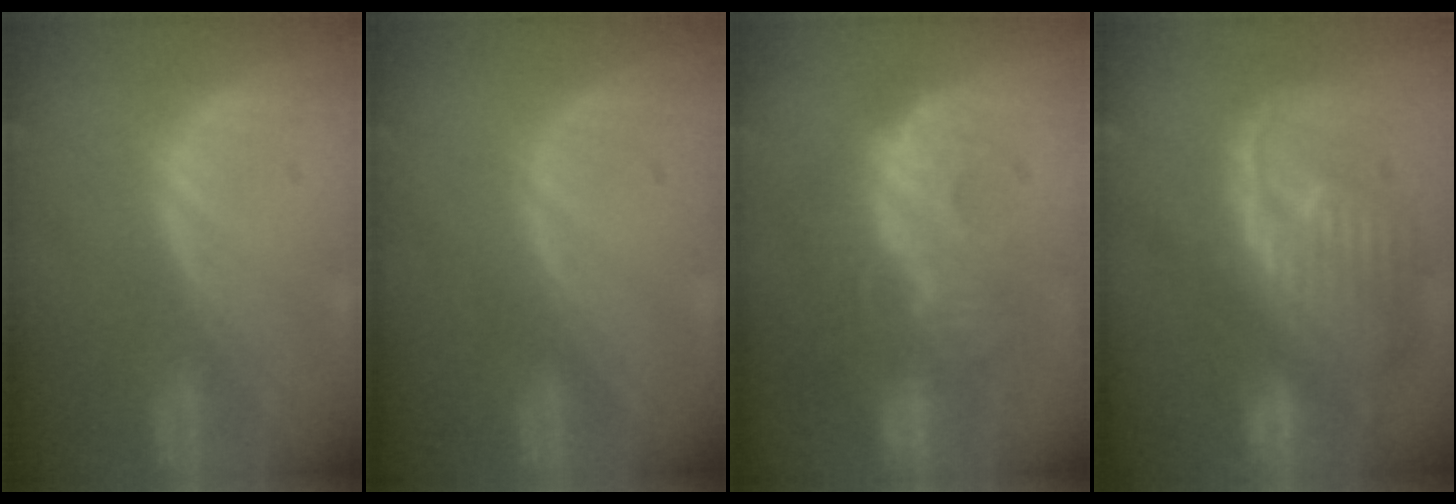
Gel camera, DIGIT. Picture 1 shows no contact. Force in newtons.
{"total": 0.0}
{"total": 10.0, "press": 9.6, "slide": 2.7}
{"total": 12.4, "press": 10.6, "slide": 6.4}